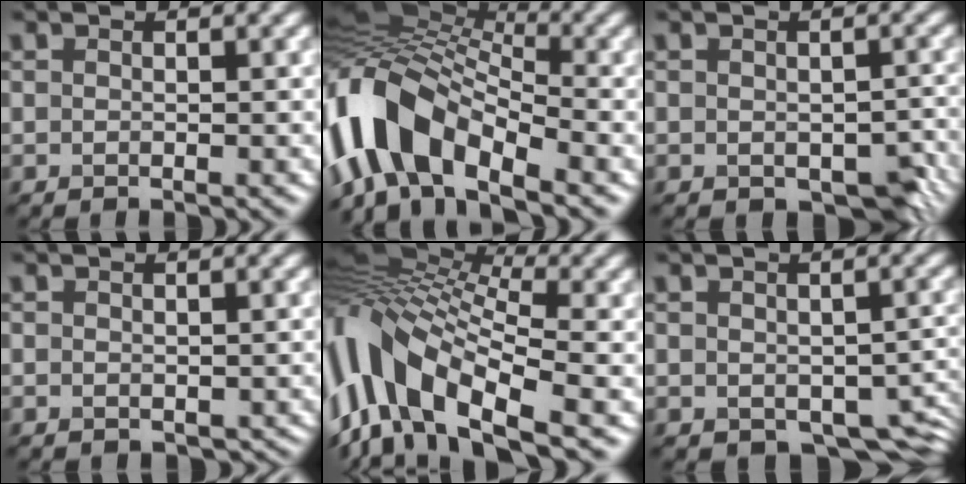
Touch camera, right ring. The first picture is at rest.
{"total": 10.7, "force": [-4.3, 6.1, 7.7], "torque": [-0.137, 0.020, -0.098]}
{"total": 3.3, "force": [-1.1, 2.0, 2.4], "torque": [-0.034, -0.013, -0.006]}
{"total": 1.1, "force": [-0.2, 0.9, 0.6], "torque": [-0.008, -0.008, -0.002]}
{"total": 13.6, "force": [-1.6, 6.8, 11.7], "torque": [-0.252, 0.019, -0.026]}
{"total": 5.5, "force": [-2.1, 3.2, 3.9], "torque": [-0.050, -0.020, -0.023]}